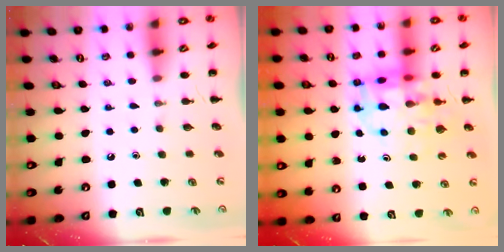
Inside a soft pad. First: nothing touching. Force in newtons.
{"total": 13.0, "press": 12.5, "slide": 3.7}